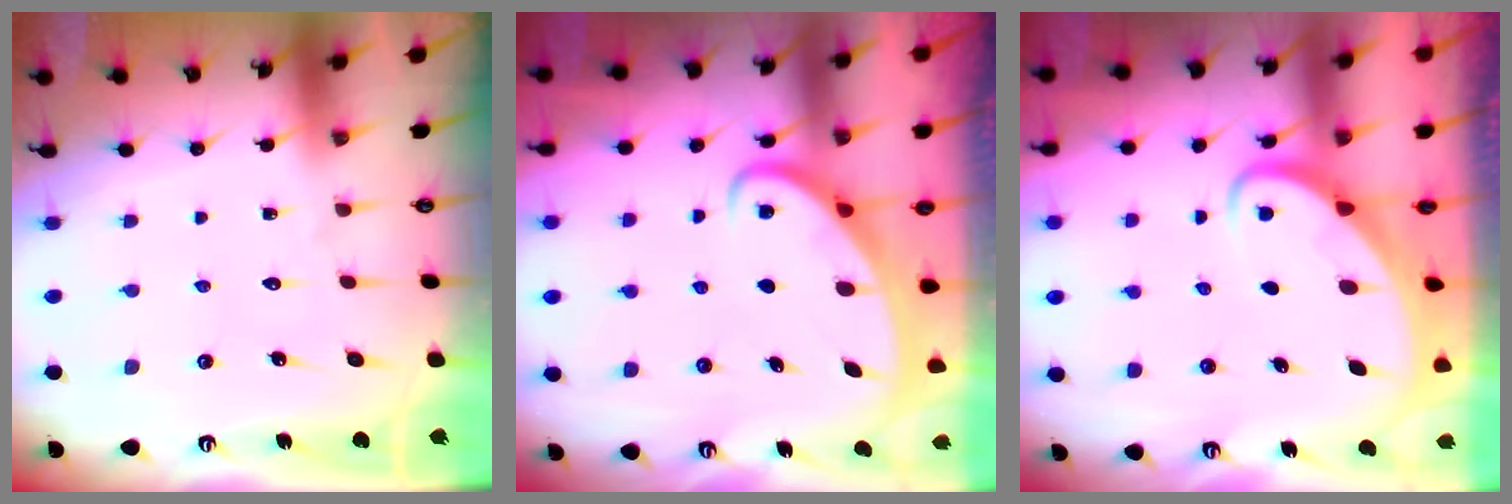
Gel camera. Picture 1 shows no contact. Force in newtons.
{"total": 2.4, "press": 2.4, "slide": 0.4}
{"total": 2.7, "press": 2.7, "slide": 0.2}